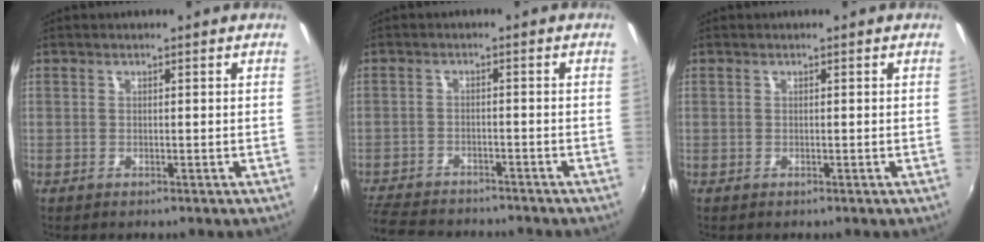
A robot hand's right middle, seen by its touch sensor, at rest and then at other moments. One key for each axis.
{"total": 11.4, "fx": -10.2, "fy": 3.3, "fz": 4.0, "tx": -0.110, "ty": -0.011, "tz": -0.165}
{"total": 0.0}